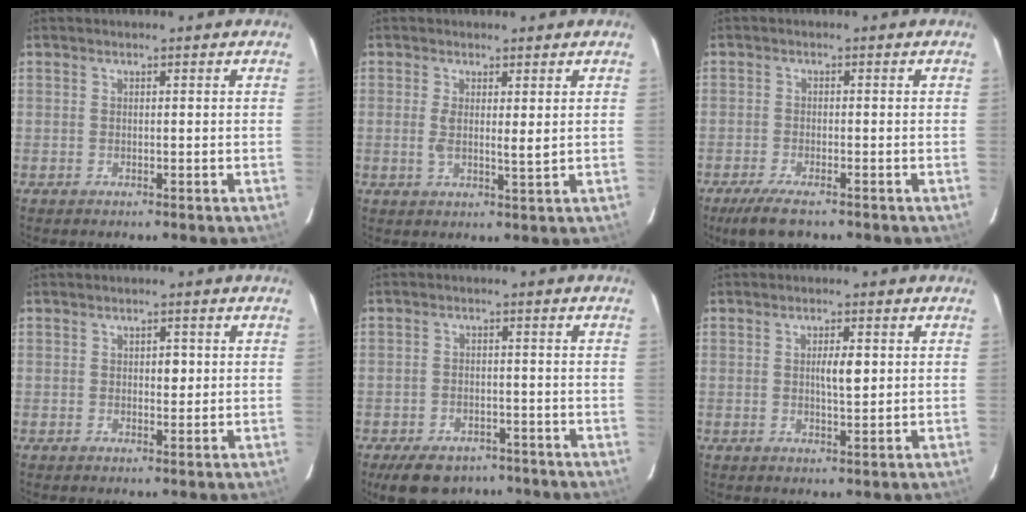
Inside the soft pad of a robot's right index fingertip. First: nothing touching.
{"total": 3.6, "force": [0.7, 0.7, 3.5], "torque": [-0.060, -0.007, 0.013]}
{"total": 5.8, "force": [-4.4, 1.3, 3.6], "torque": [-0.067, -0.013, -0.072]}
{"total": 1.8, "force": [0.2, 1.0, 1.5], "torque": [-0.019, 0.002, 0.004]}
{"total": 9.1, "force": [-7.0, 4.9, 3.1], "torque": [-0.050, 0.003, -0.103]}
{"total": 3.3, "force": [0.5, 0.7, 3.2], "torque": [-0.054, 0.001, 0.008]}